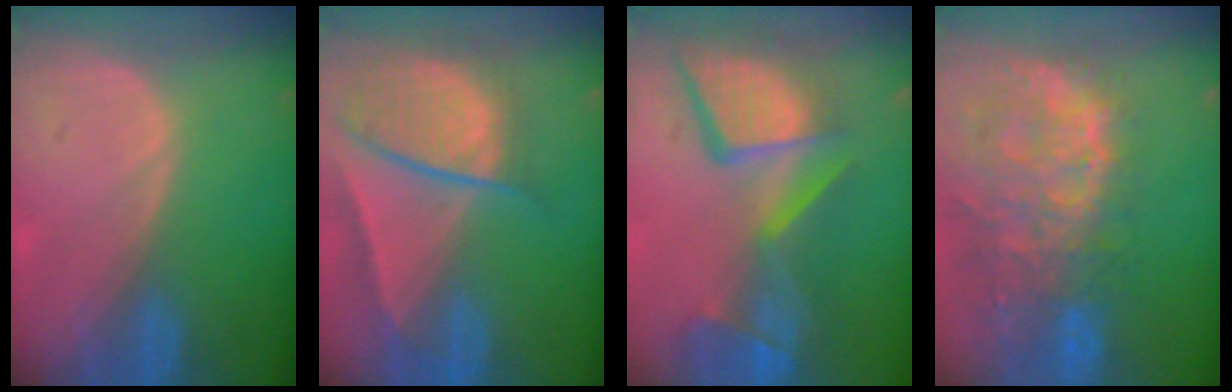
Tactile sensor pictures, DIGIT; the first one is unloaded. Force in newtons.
{"total": 10.0, "press": 8.4, "slide": 5.5}
{"total": 13.9, "press": 11.3, "slide": 8.2}
{"total": 13.6, "press": 11.0, "slide": 7.9}